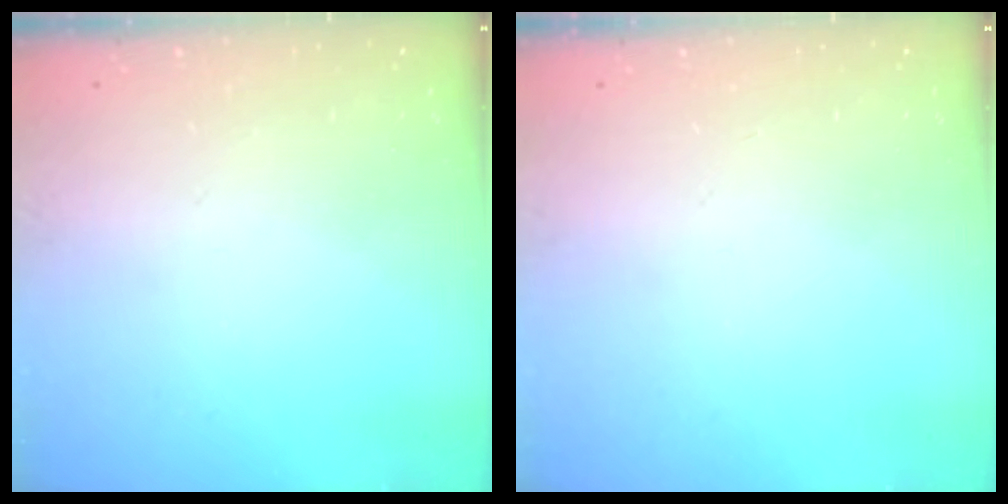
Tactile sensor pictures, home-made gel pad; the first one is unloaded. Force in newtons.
{"total": 0.0}